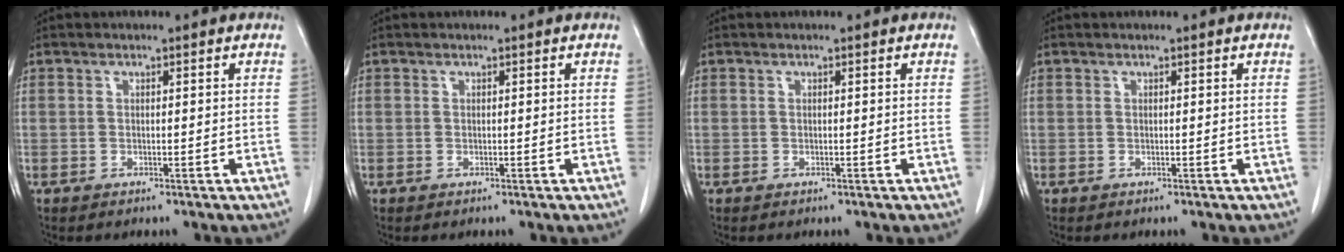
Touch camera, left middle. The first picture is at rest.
{"total": 0.0}
{"total": 0.0}
{"total": 0.0}